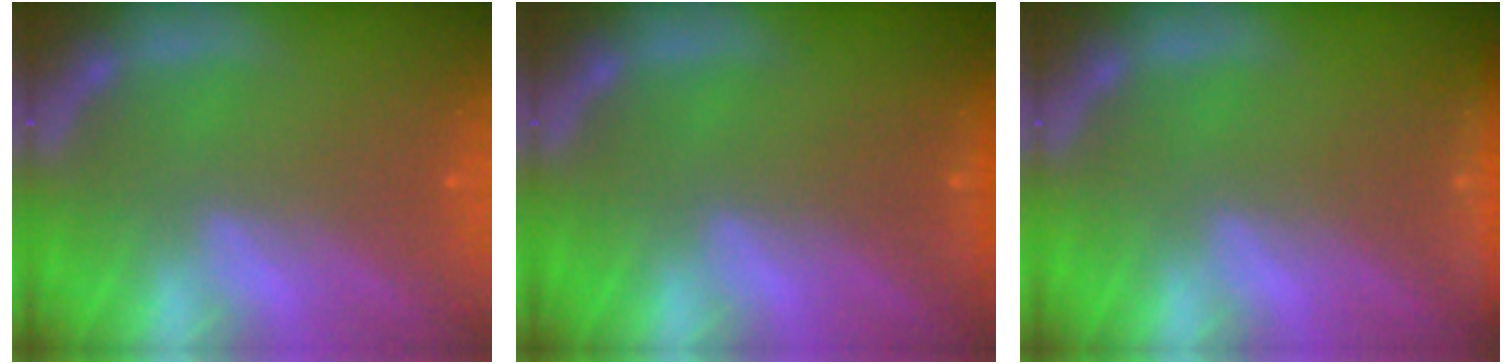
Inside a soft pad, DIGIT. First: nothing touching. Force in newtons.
{"total": 0.9}
{"total": 2.4}